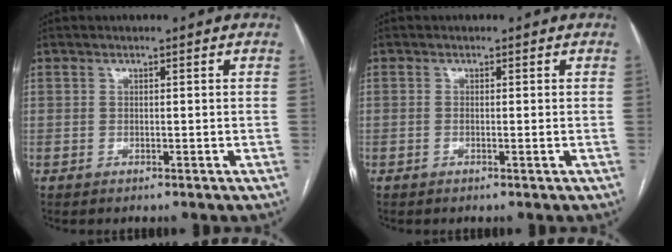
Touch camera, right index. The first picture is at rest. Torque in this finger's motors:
{"motor_torque": [-0.64, 0.45, -0.03, 0.00]}